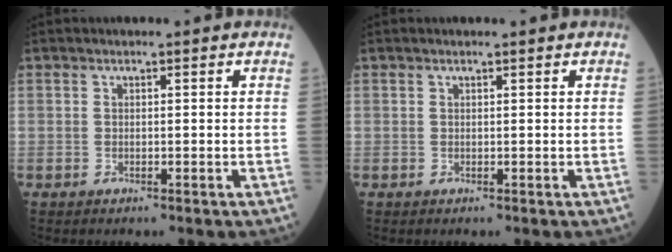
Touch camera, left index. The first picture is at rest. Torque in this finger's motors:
{"motor_torque": [0.47, 0.06, 0.00, -0.01]}